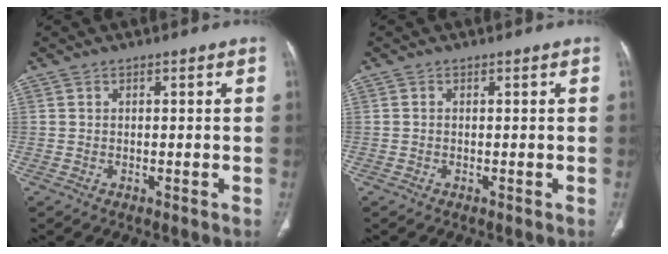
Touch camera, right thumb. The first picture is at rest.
{"total": 0.0}